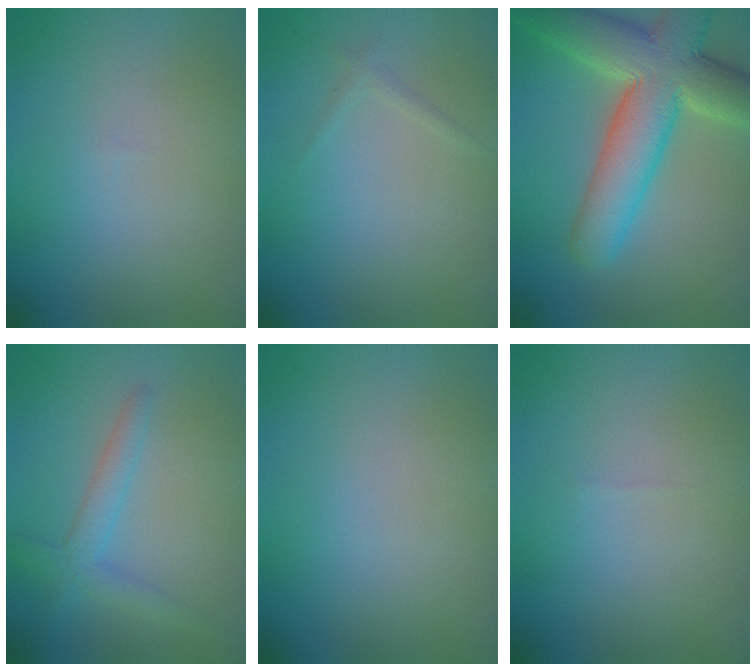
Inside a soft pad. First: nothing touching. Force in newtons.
{"total": 0.7, "press": 0.7, "slide": 0.1}
{"total": 10.6, "press": 10.5, "slide": 0.9}
{"total": 2.7, "press": 2.7, "slide": 0.0}
{"total": 0.0}
{"total": 0.0}